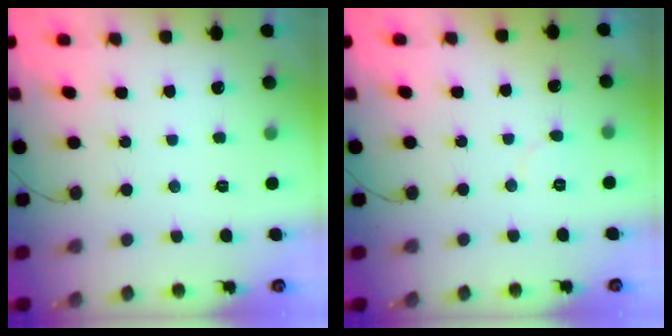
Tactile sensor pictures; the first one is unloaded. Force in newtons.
{"total": 3.7, "press": 3.7, "slide": 0.4}